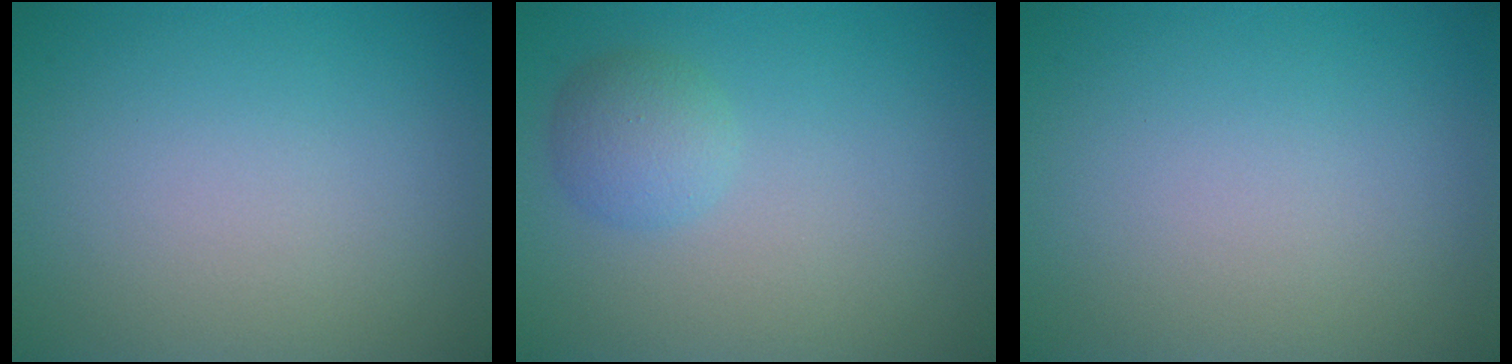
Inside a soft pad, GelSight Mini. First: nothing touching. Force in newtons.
{"total": 2.2, "press": 2.2, "slide": 0.1}
{"total": 0.0}